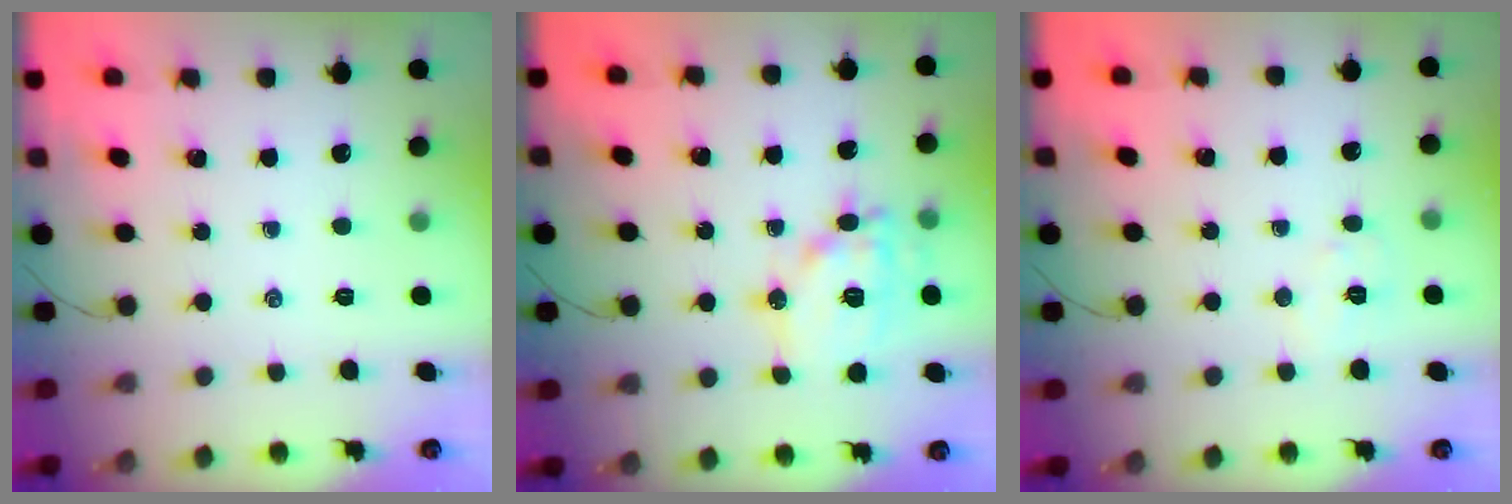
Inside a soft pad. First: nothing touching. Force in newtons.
{"total": 14.7, "press": 14.7, "slide": 1.5}
{"total": 4.0, "press": 3.9, "slide": 0.9}